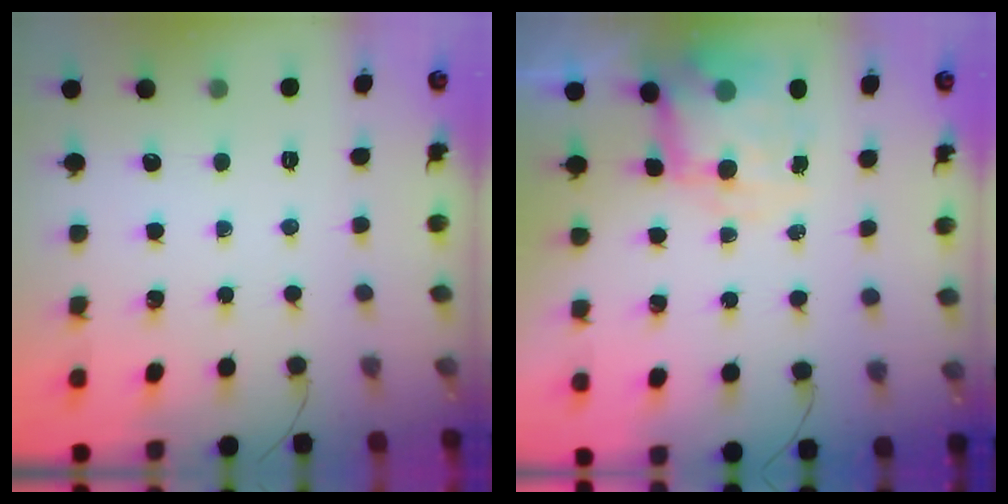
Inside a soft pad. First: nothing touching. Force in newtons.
{"total": 8.6, "press": 8.3, "slide": 2.2}